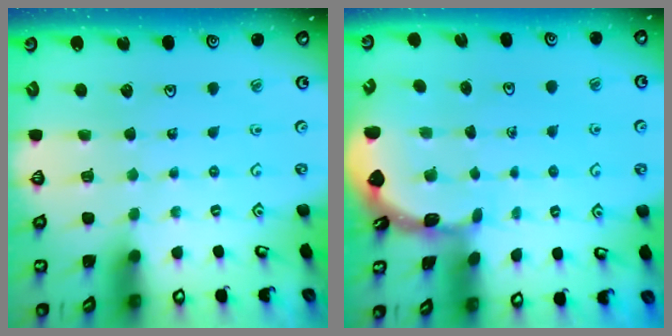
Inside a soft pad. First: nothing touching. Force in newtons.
{"total": 1.6, "press": 1.6, "slide": 0.2}